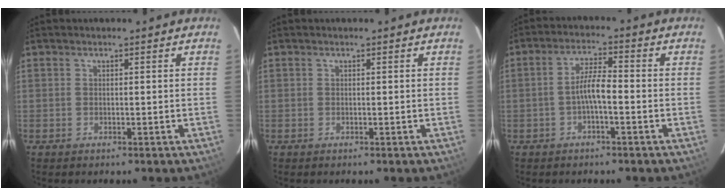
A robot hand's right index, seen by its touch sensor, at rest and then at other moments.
{"total": 0.0}
{"total": 4.3, "force": [-1.6, 0.8, 3.9], "torque": [-0.079, 0.012, -0.030]}